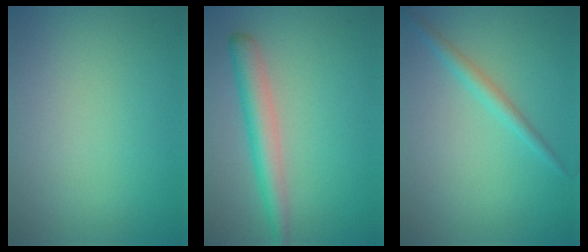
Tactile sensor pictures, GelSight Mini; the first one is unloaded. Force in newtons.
{"total": 3.7, "press": 3.7, "slide": 0.1}
{"total": 1.7, "press": 1.7, "slide": 0.1}